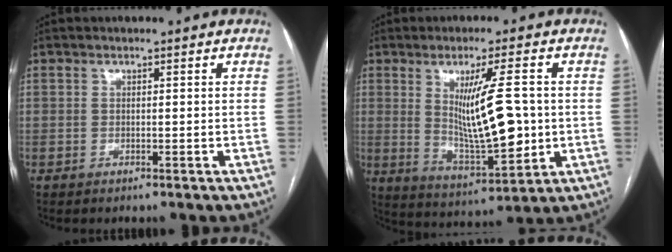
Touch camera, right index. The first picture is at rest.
{"total": 12.7, "force": [0.8, 2.4, 12.4], "torque": [-0.212, -0.017, 0.026]}